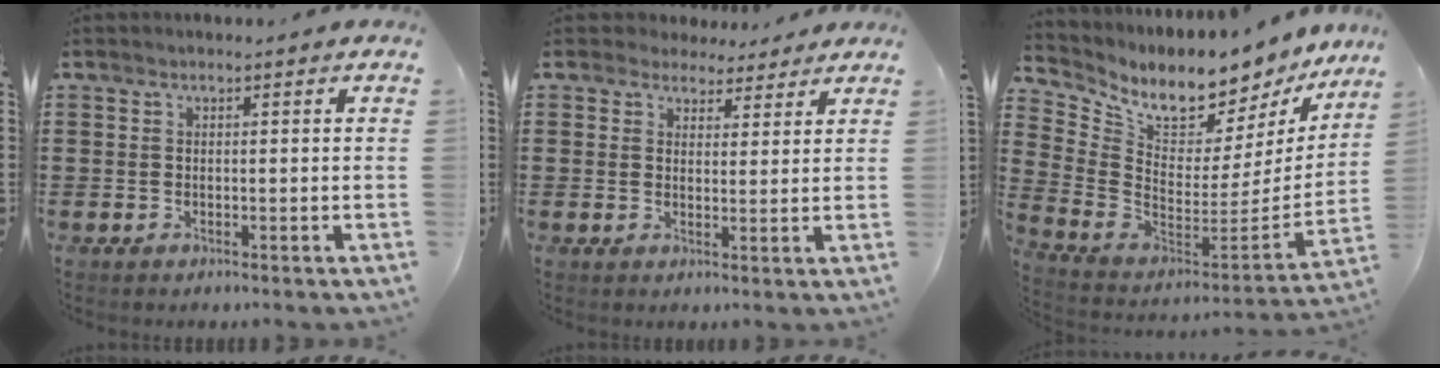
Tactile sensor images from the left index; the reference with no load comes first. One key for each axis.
{"total": 3.4, "fx": 2.9, "fy": 1.8, "fz": 0.3, "tx": -0.019, "ty": 0.003, "tz": 0.055}
{"total": 6.5, "fx": 6.0, "fy": 1.8, "fz": 1.8, "tx": -0.069, "ty": -0.068, "tz": 0.099}